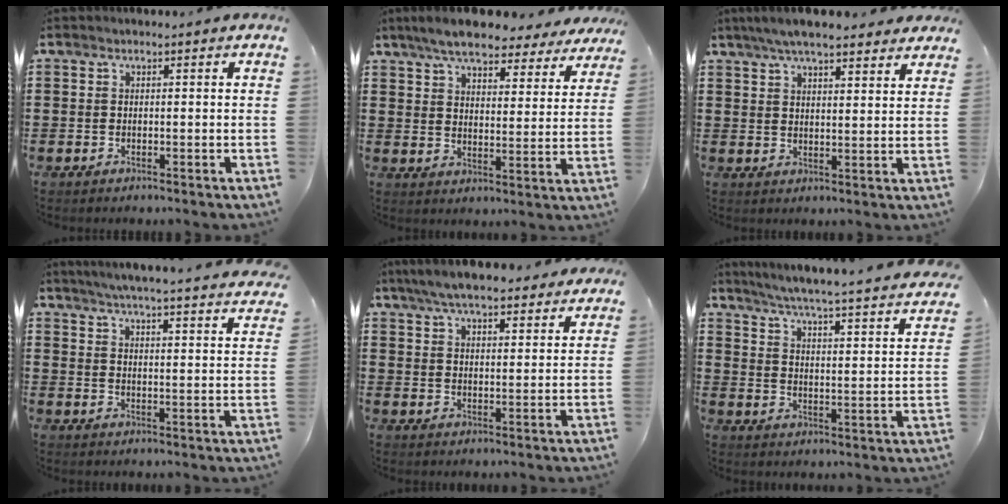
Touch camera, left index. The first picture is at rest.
{"total": 7.5, "force": [6.8, 1.2, 2.9], "torque": [-0.075, -0.028, 0.121]}
{"total": 6.2, "force": [5.5, 1.0, 2.7], "torque": [-0.068, -0.008, 0.102]}
{"total": 4.7, "force": [4.5, -0.8, 1.3], "torque": [-0.046, -0.039, 0.073]}
{"total": 6.8, "force": [6.2, 1.2, 2.5], "torque": [-0.069, -0.014, 0.115]}
{"total": 4.3, "force": [3.7, -0.7, 2.0], "torque": [-0.059, -0.040, 0.051]}